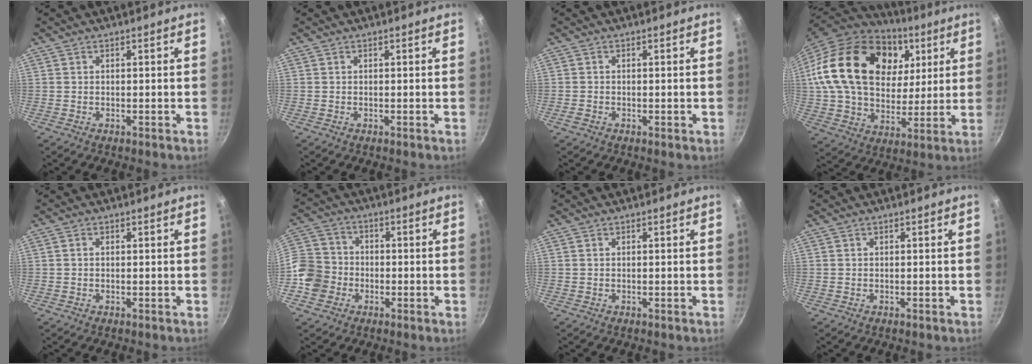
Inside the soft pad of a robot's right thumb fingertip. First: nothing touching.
{"total": 0.0}
{"total": 1.3, "force": [-0.5, 0.8, 0.9], "torque": [-0.013, 0.002, -0.011]}
{"total": 29.5, "force": [9.7, 20.0, 19.4], "torque": [-0.331, -0.009, 0.166]}
{"total": 0.7, "force": [0.1, 0.5, 0.4], "torque": [-0.007, 0.004, 0.000]}
{"total": 10.4, "force": [-3.0, 9.0, 4.2], "torque": [-0.053, 0.034, -0.074]}
{"total": 0.0}
{"total": 0.0}